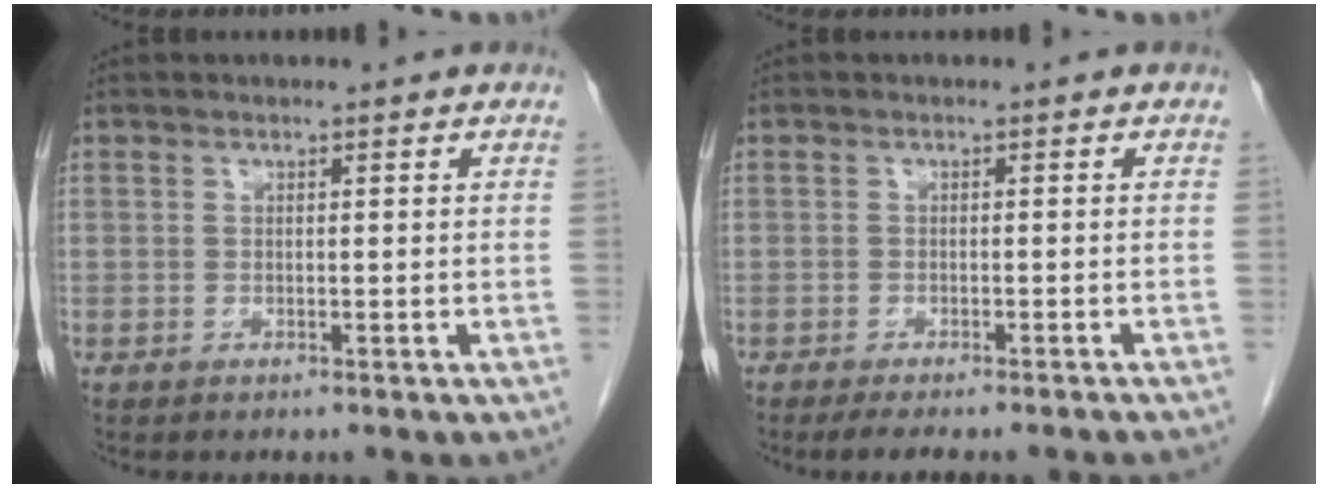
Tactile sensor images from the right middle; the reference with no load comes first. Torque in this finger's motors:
{"motor_torque": [0.05, -0.01, 0.01, 0.00]}